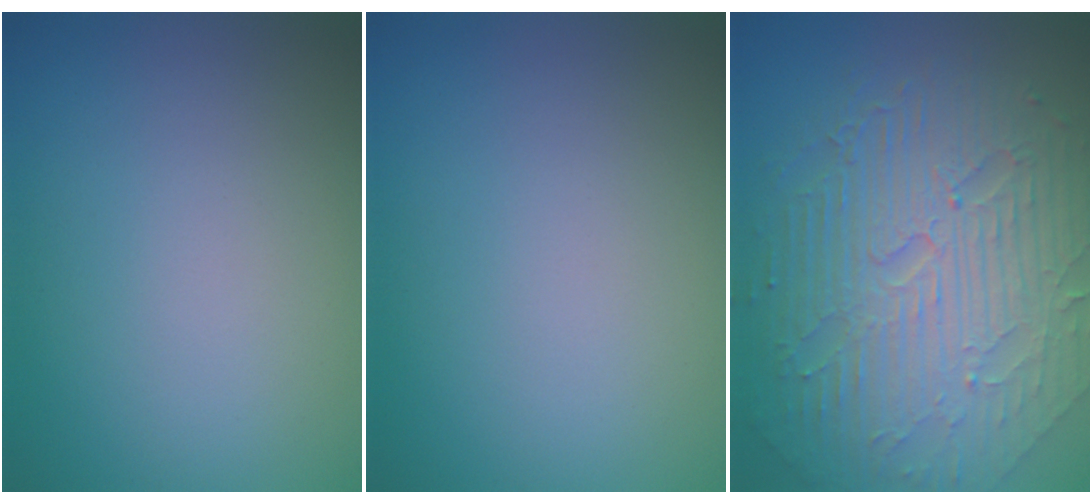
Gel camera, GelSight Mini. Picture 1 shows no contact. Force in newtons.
{"total": 0.0}
{"total": 10.1, "press": 6.7, "slide": 7.6}